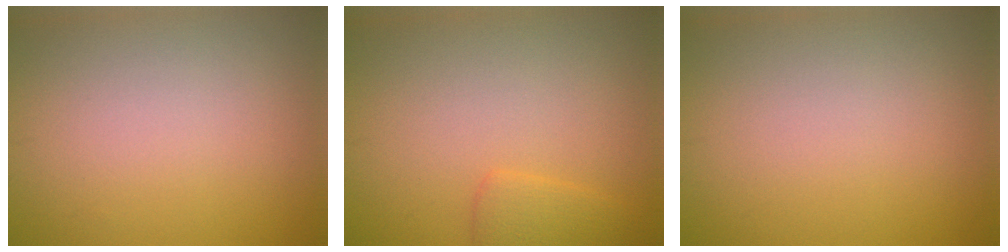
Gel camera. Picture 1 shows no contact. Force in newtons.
{"total": 1.8, "press": 1.8, "slide": 0.2}
{"total": 0.0}